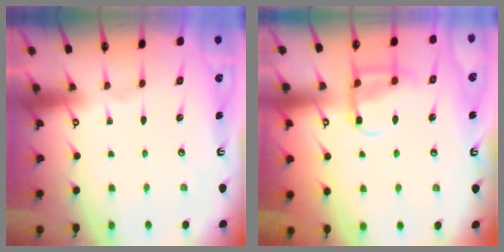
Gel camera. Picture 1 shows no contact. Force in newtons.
{"total": 10.9, "press": 10.9, "slide": 1.0}